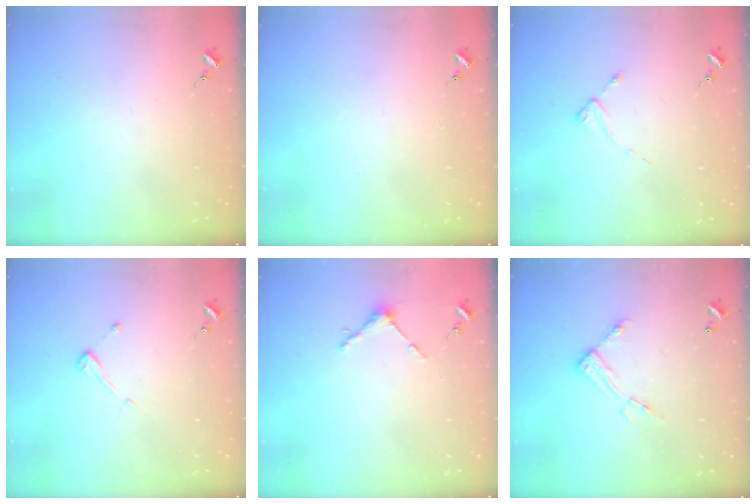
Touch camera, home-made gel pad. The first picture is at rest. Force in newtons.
{"total": 0.0}
{"total": 2.0, "press": 2.0, "slide": 0.3}
{"total": 3.8, "press": 3.8, "slide": 0.3}
{"total": 4.0, "press": 4.0, "slide": 0.4}
{"total": 8.7, "press": 8.7, "slide": 0.4}